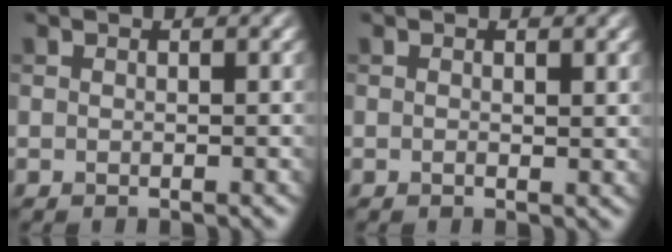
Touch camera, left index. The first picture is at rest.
{"total": 0.9, "force": [0.2, 0.3, 0.8], "torque": [-0.011, -0.004, 0.002]}